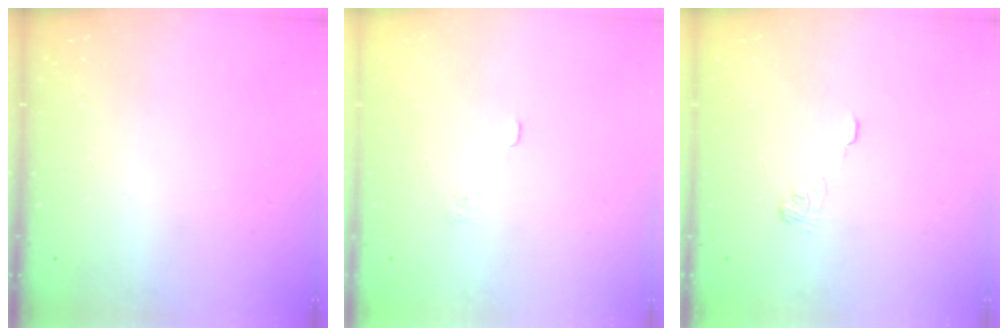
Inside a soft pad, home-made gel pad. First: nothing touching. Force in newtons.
{"total": 1.8, "press": 1.3, "slide": 1.2}
{"total": 2.3, "press": 1.9, "slide": 1.4}